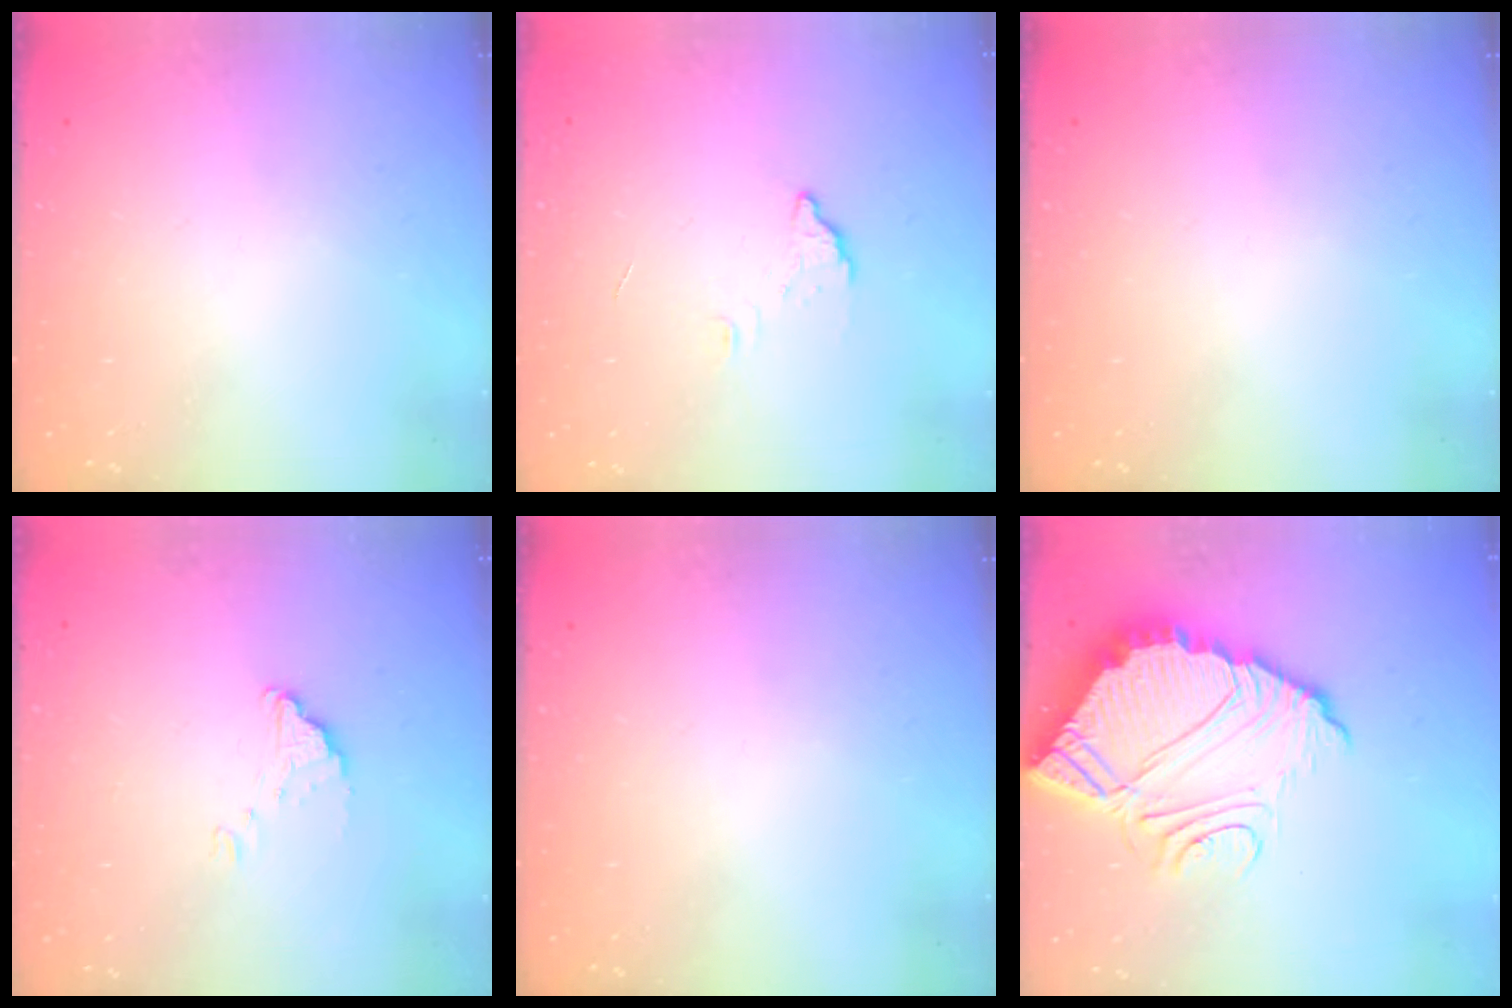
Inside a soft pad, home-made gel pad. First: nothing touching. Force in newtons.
{"total": 2.8, "press": 2.8, "slide": 0.2}
{"total": 0.0}
{"total": 1.6, "press": 1.6, "slide": 0.1}
{"total": 0.0}
{"total": 14.3, "press": 14.3, "slide": 1.1}